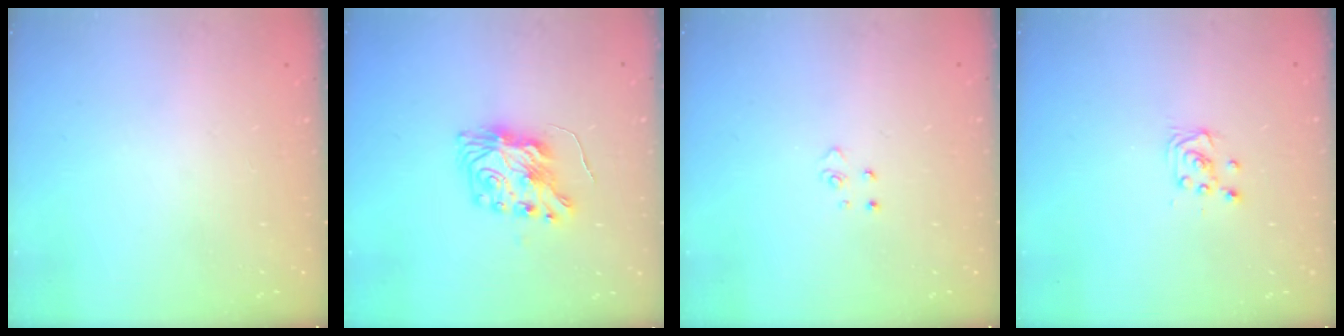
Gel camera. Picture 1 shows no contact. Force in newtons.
{"total": 8.5, "press": 8.4, "slide": 0.4}
{"total": 2.6, "press": 2.6, "slide": 0.3}
{"total": 3.4, "press": 3.4, "slide": 0.4}